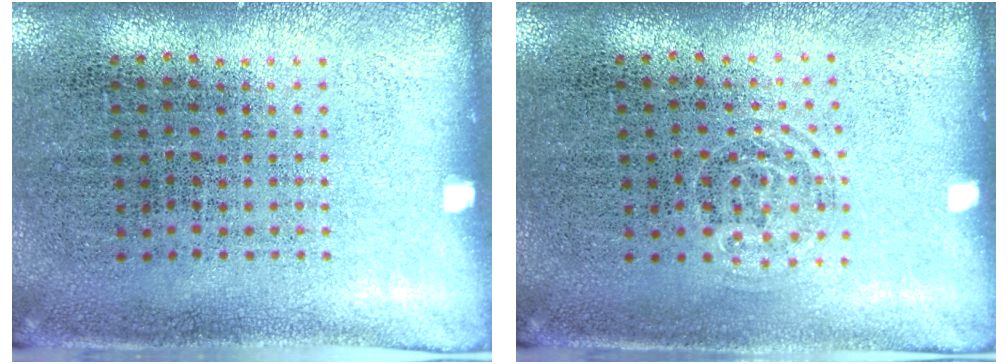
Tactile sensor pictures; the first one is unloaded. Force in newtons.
{"total": 0.7, "press": 0.6, "slide": 0.5}